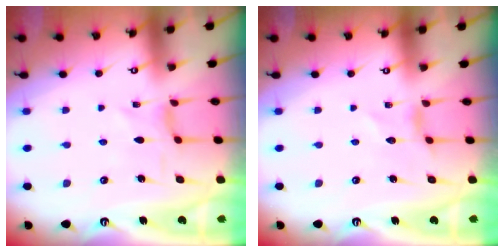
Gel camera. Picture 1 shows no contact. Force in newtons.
{"total": 1.4, "press": 1.4, "slide": 0.2}